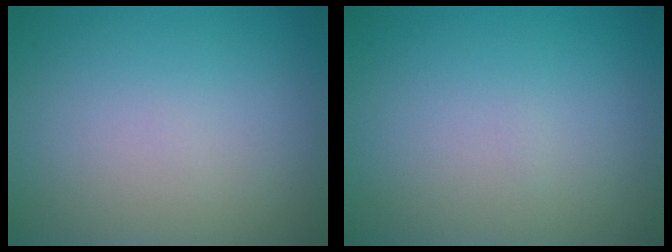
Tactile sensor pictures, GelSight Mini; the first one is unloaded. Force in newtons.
{"total": 0.0}